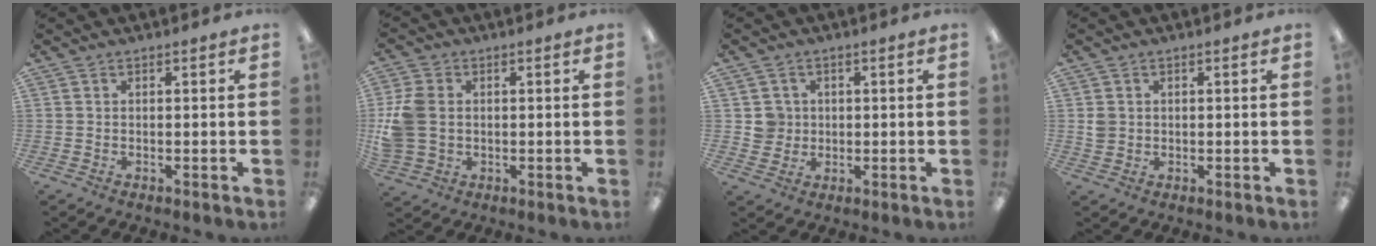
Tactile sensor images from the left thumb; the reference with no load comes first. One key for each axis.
{"total": 9.5, "fx": 0.5, "fy": 7.6, "fz": 5.7, "tx": -0.138, "ty": 0.017, "tz": 0.015}
{"total": 4.5, "fx": 0.6, "fy": 4.4, "fz": 0.7, "tx": -0.011, "ty": 0.005, "tz": 0.009}
{"total": 2.5, "fx": 0.4, "fy": 2.3, "fz": 0.9, "tx": -0.012, "ty": 0.001, "tz": 0.005}